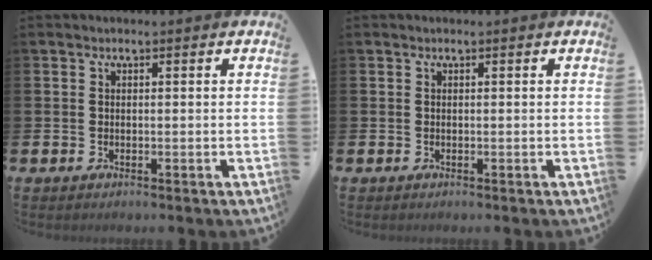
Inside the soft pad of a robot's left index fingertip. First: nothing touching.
{"total": 0.0}